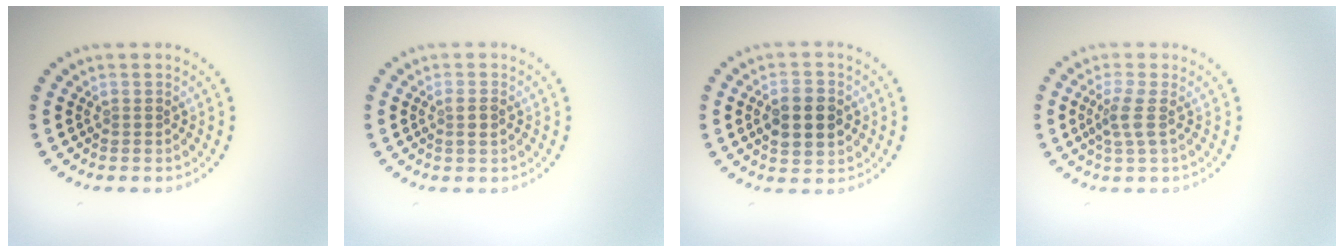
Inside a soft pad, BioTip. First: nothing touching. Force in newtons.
{"total": 1.3, "press": 1.1, "slide": 0.6}
{"total": 4.4, "press": 4.4, "slide": 0.1}
{"total": 2.0, "press": 1.5, "slide": 1.4}